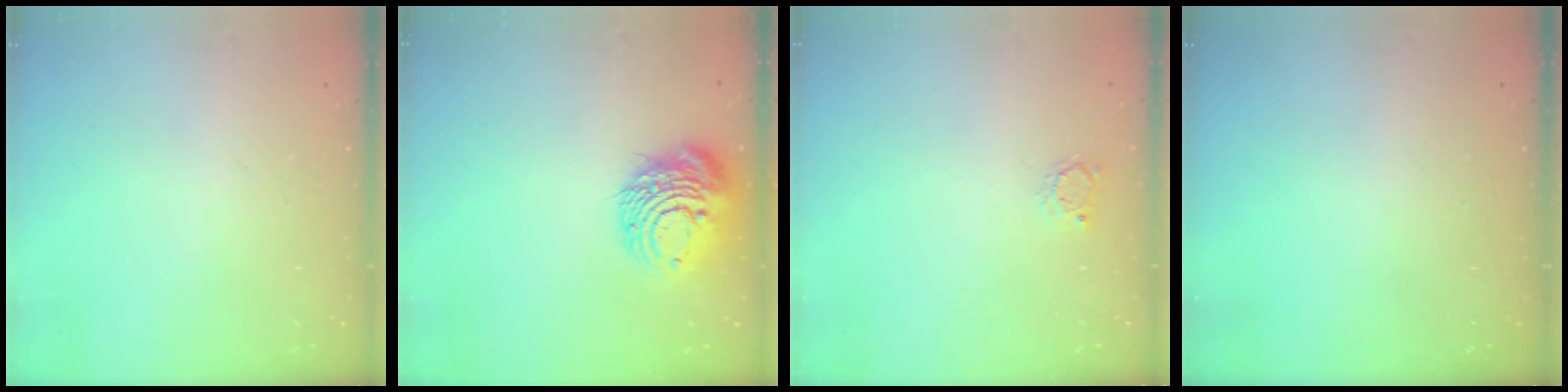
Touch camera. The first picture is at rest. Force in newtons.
{"total": 13.0, "press": 12.9, "slide": 1.5}
{"total": 2.4, "press": 2.3, "slide": 0.3}
{"total": 0.0}